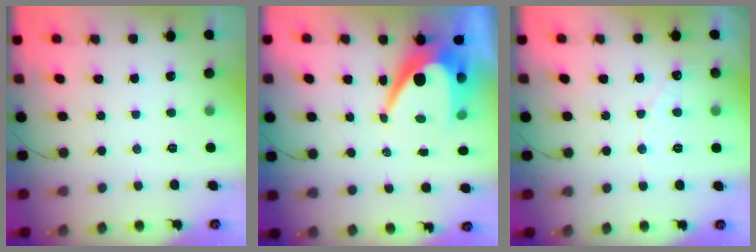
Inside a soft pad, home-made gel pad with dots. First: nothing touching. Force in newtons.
{"total": 10.6, "press": 10.6, "slide": 0.8}
{"total": 3.0, "press": 3.0, "slide": 0.1}